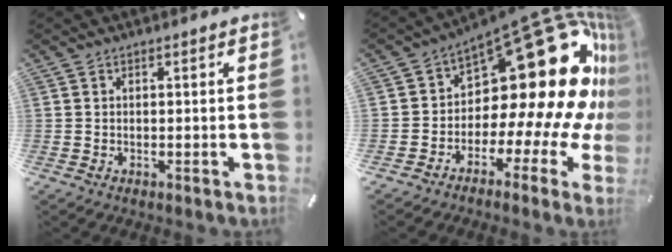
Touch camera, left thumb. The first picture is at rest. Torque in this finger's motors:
{"motor_torque": [1.49, 1.59, 0.87, 0.44, 0.13]}